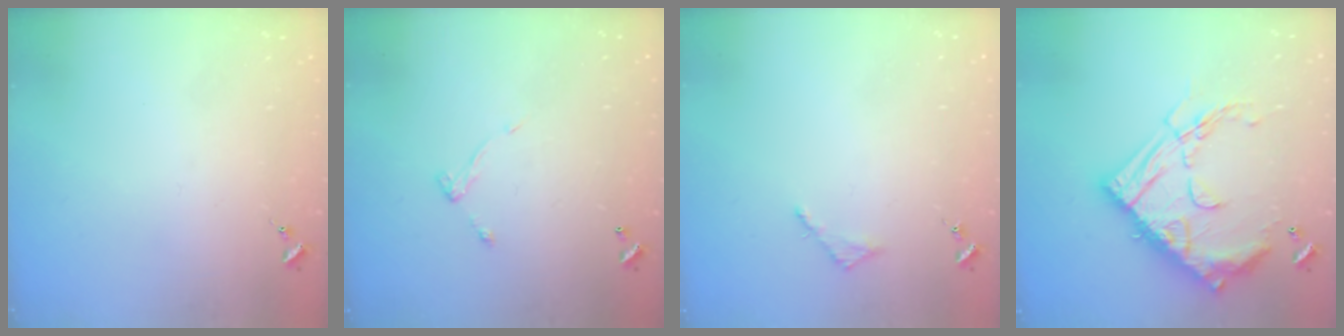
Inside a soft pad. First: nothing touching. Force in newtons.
{"total": 5.4, "press": 5.4, "slide": 0.4}
{"total": 2.8, "press": 2.7, "slide": 0.3}
{"total": 23.7, "press": 23.6, "slide": 2.2}